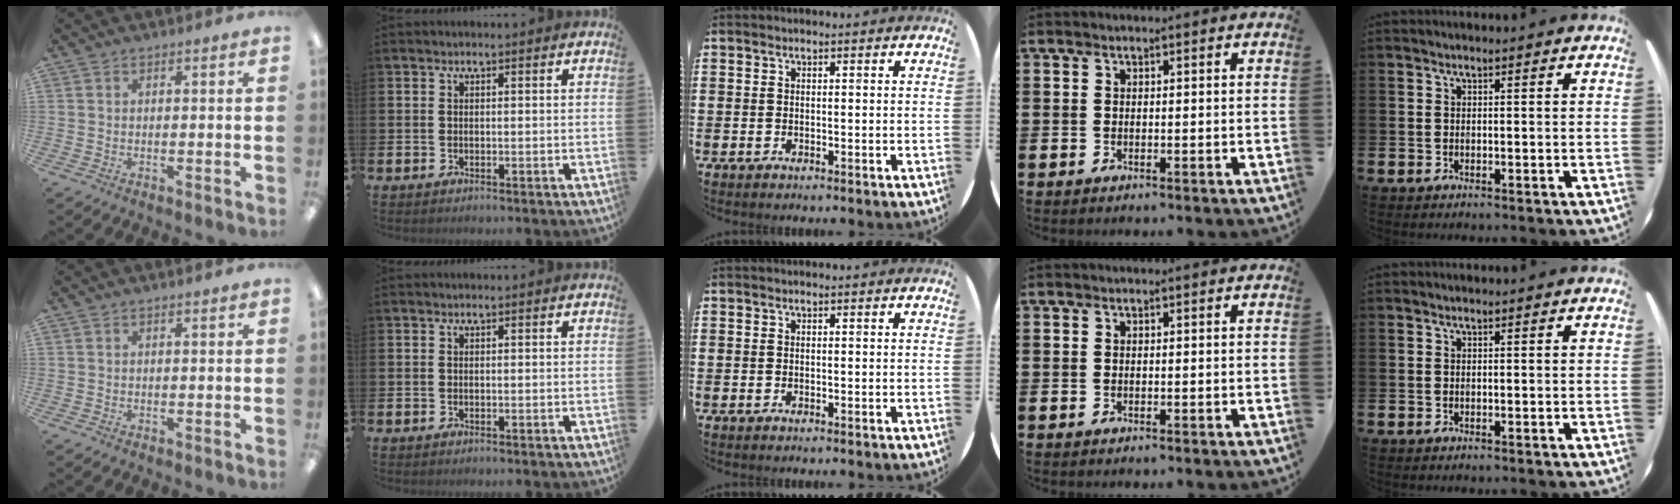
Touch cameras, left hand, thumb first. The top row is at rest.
{}